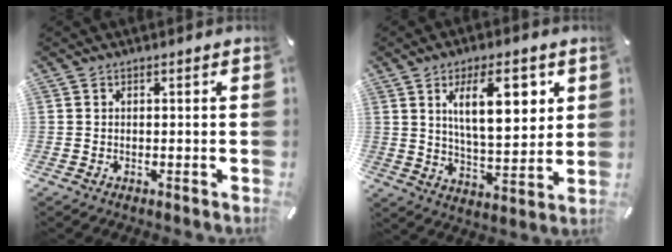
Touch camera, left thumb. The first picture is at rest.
{"total": 14.9, "force": [6.3, 6.3, 12.0], "torque": [-0.186, -0.011, 0.102]}